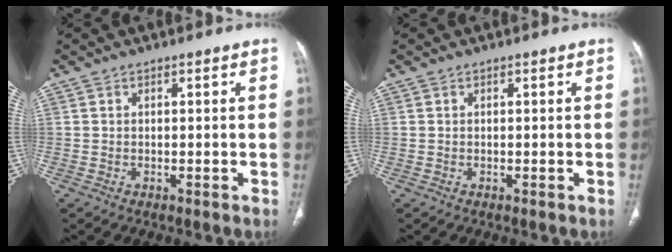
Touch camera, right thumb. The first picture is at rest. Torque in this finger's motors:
{"motor_torque": [0.00, 0.00, -0.06, 0.06, 0.00]}